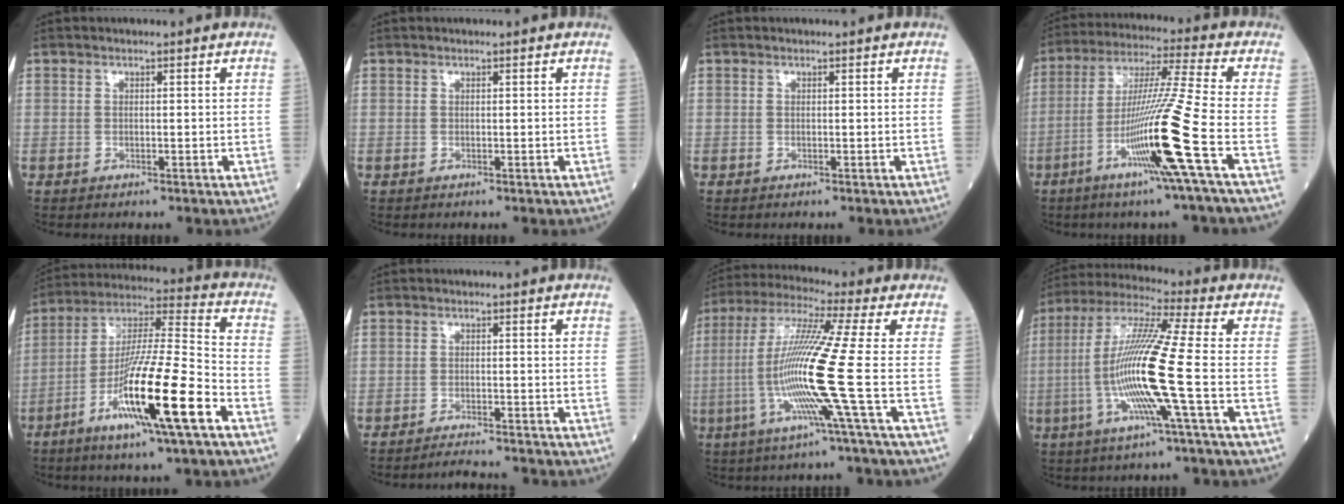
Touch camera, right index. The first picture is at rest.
{"total": 0.0}
{"total": 0.0}
{"total": 15.2, "force": [-5.4, -2.8, 13.9], "torque": [-0.265, -0.018, -0.102]}
{"total": 17.8, "force": [-7.9, 0.2, 15.9], "torque": [-0.302, -0.023, -0.144]}
{"total": 5.5, "force": [-5.4, 0.0, 1.1], "torque": [-0.012, -0.006, -0.082]}
{"total": 14.3, "force": [-3.2, -2.7, 13.7], "torque": [-0.279, -0.013, -0.071]}
{"total": 14.9, "force": [-3.1, -1.3, 14.5], "torque": [-0.293, -0.004, -0.070]}